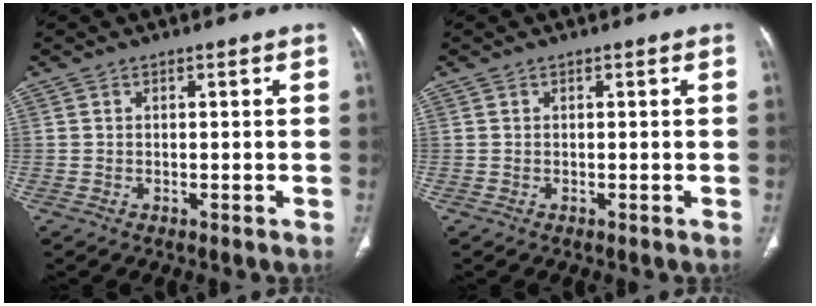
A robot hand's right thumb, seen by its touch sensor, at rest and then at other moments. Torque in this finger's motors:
{"motor_torque": [0.09, 0.09, 0.00, 0.00, 0.00]}